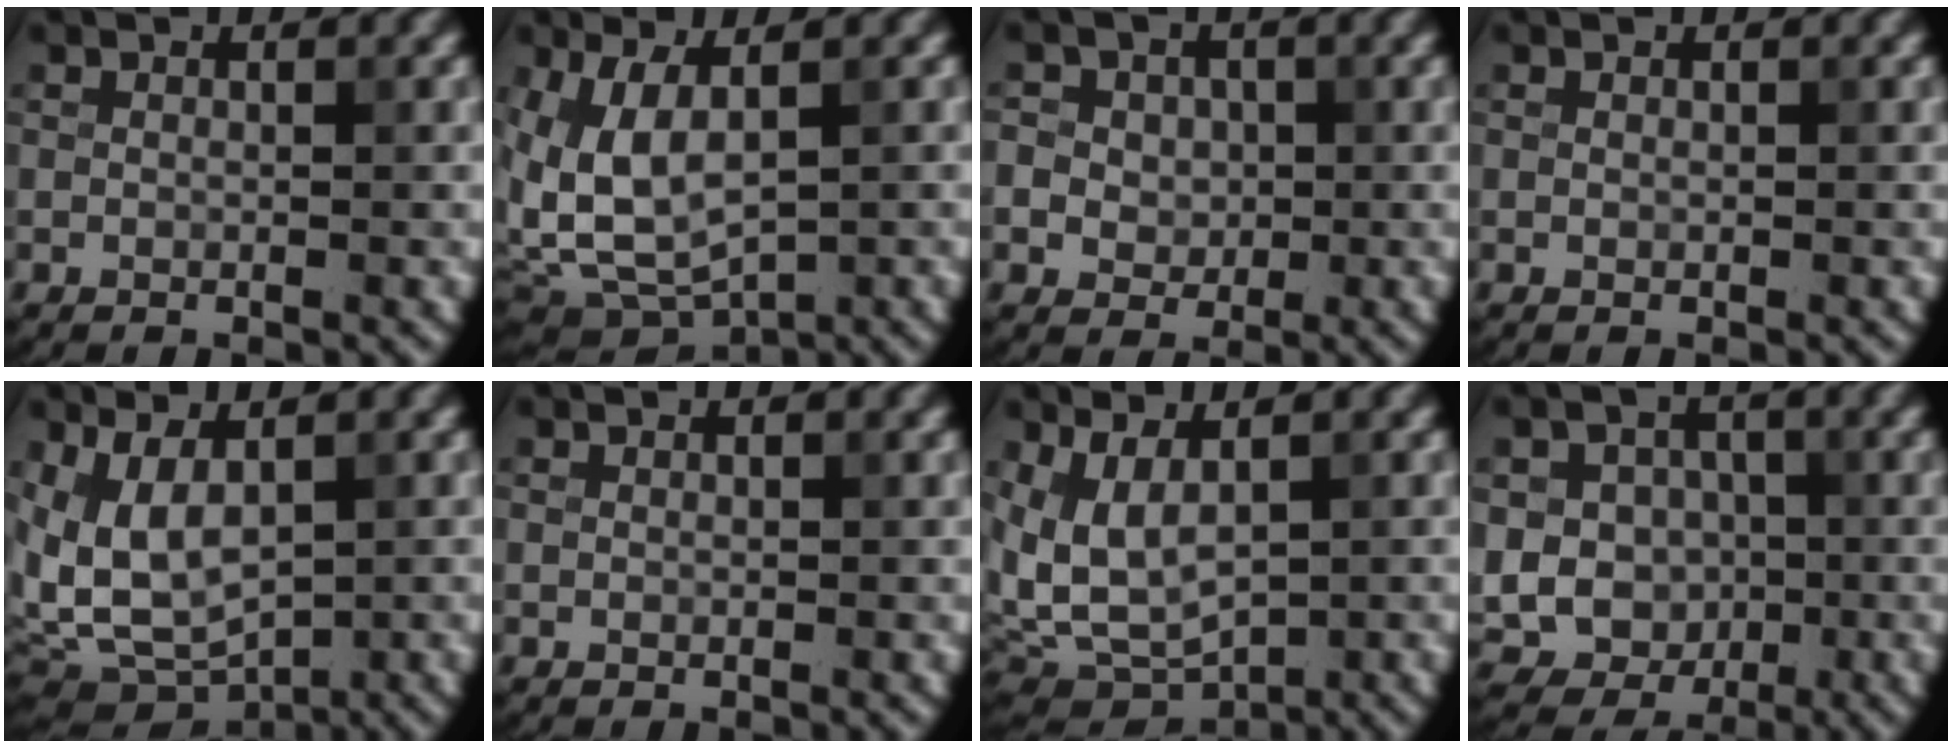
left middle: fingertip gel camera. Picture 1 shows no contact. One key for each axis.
{"total": 6.3, "fx": 0.8, "fy": 3.2, "fz": 5.4, "tx": -0.128, "ty": -0.008, "tz": 0.022}
{"total": 4.5, "fx": 0.9, "fy": 4.0, "fz": 1.9, "tx": -0.023, "ty": 0.026, "tz": -0.001}
{"total": 0.0}
{"total": 6.9, "fx": 0.4, "fy": 3.5, "fz": 5.9, "tx": -0.126, "ty": -0.006, "tz": 0.014}
{"total": 0.0}
{"total": 6.2, "fx": 0.8, "fy": 3.3, "fz": 5.2, "tx": -0.115, "ty": -0.003, "tz": 0.019}
{"total": 9.2, "fx": -0.9, "fy": 8.3, "fz": 3.7, "tx": -0.075, "ty": 0.013, "tz": -0.046}